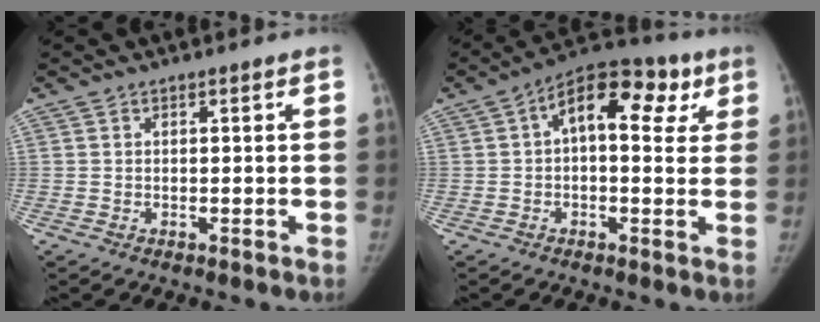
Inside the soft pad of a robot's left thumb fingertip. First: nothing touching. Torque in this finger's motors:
{"motor_torque": [-0.19, 0.85, -0.02, 0.00, 0.24]}